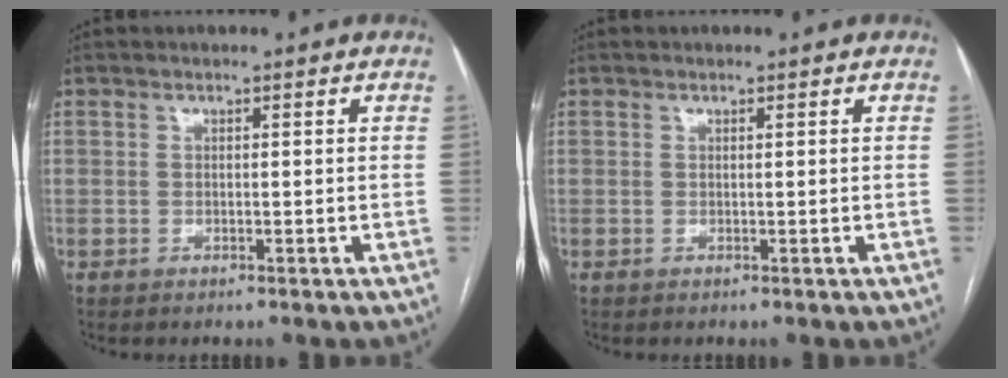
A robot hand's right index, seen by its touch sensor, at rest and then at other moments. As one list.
[{"total": 0.0}]